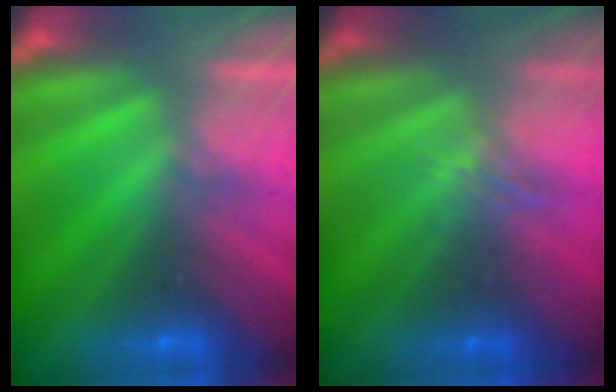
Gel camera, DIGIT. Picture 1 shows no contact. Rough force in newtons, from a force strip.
{"total": 1.0}